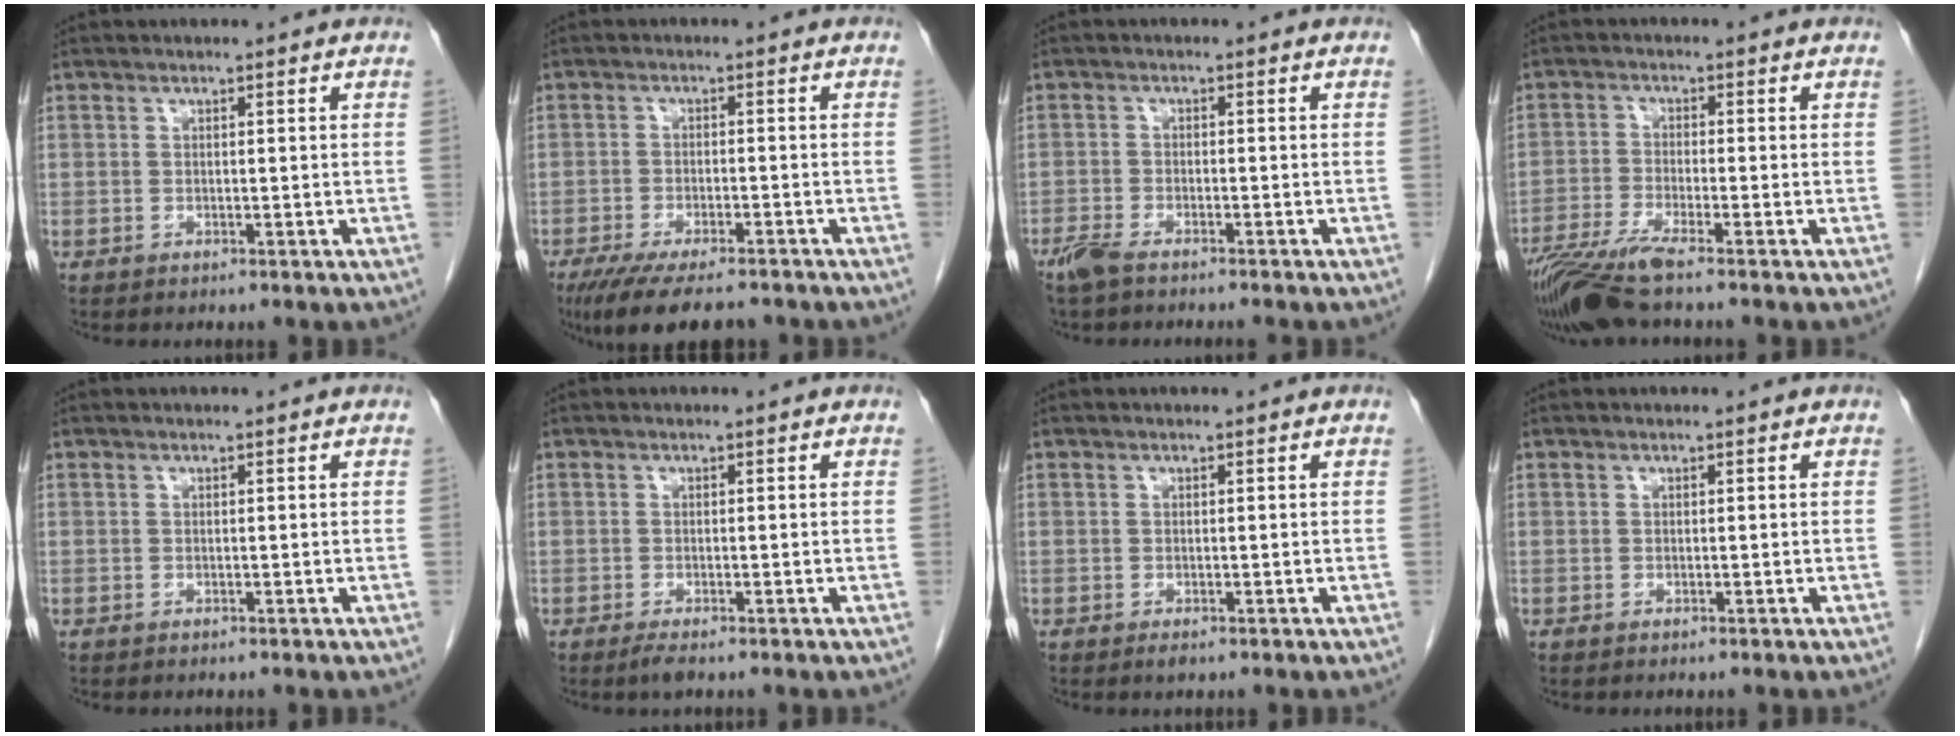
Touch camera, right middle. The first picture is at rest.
{"total": 11.2, "force": [-8.9, 2.6, 6.2], "torque": [-0.096, -0.017, -0.137]}
{"total": 4.3, "force": [-3.6, 0.6, 2.3], "torque": [-0.044, -0.009, -0.059]}
{"total": 8.6, "force": [-6.7, -0.3, 5.4], "torque": [-0.101, -0.023, -0.121]}
{"total": 0.0}
{"total": 1.5, "force": [-1.1, 0.2, 1.1], "torque": [-0.026, -0.006, -0.019]}
{"total": 0.7, "force": [-0.5, 0.3, 0.5], "torque": [-0.008, -0.001, -0.005]}
{"total": 0.0}